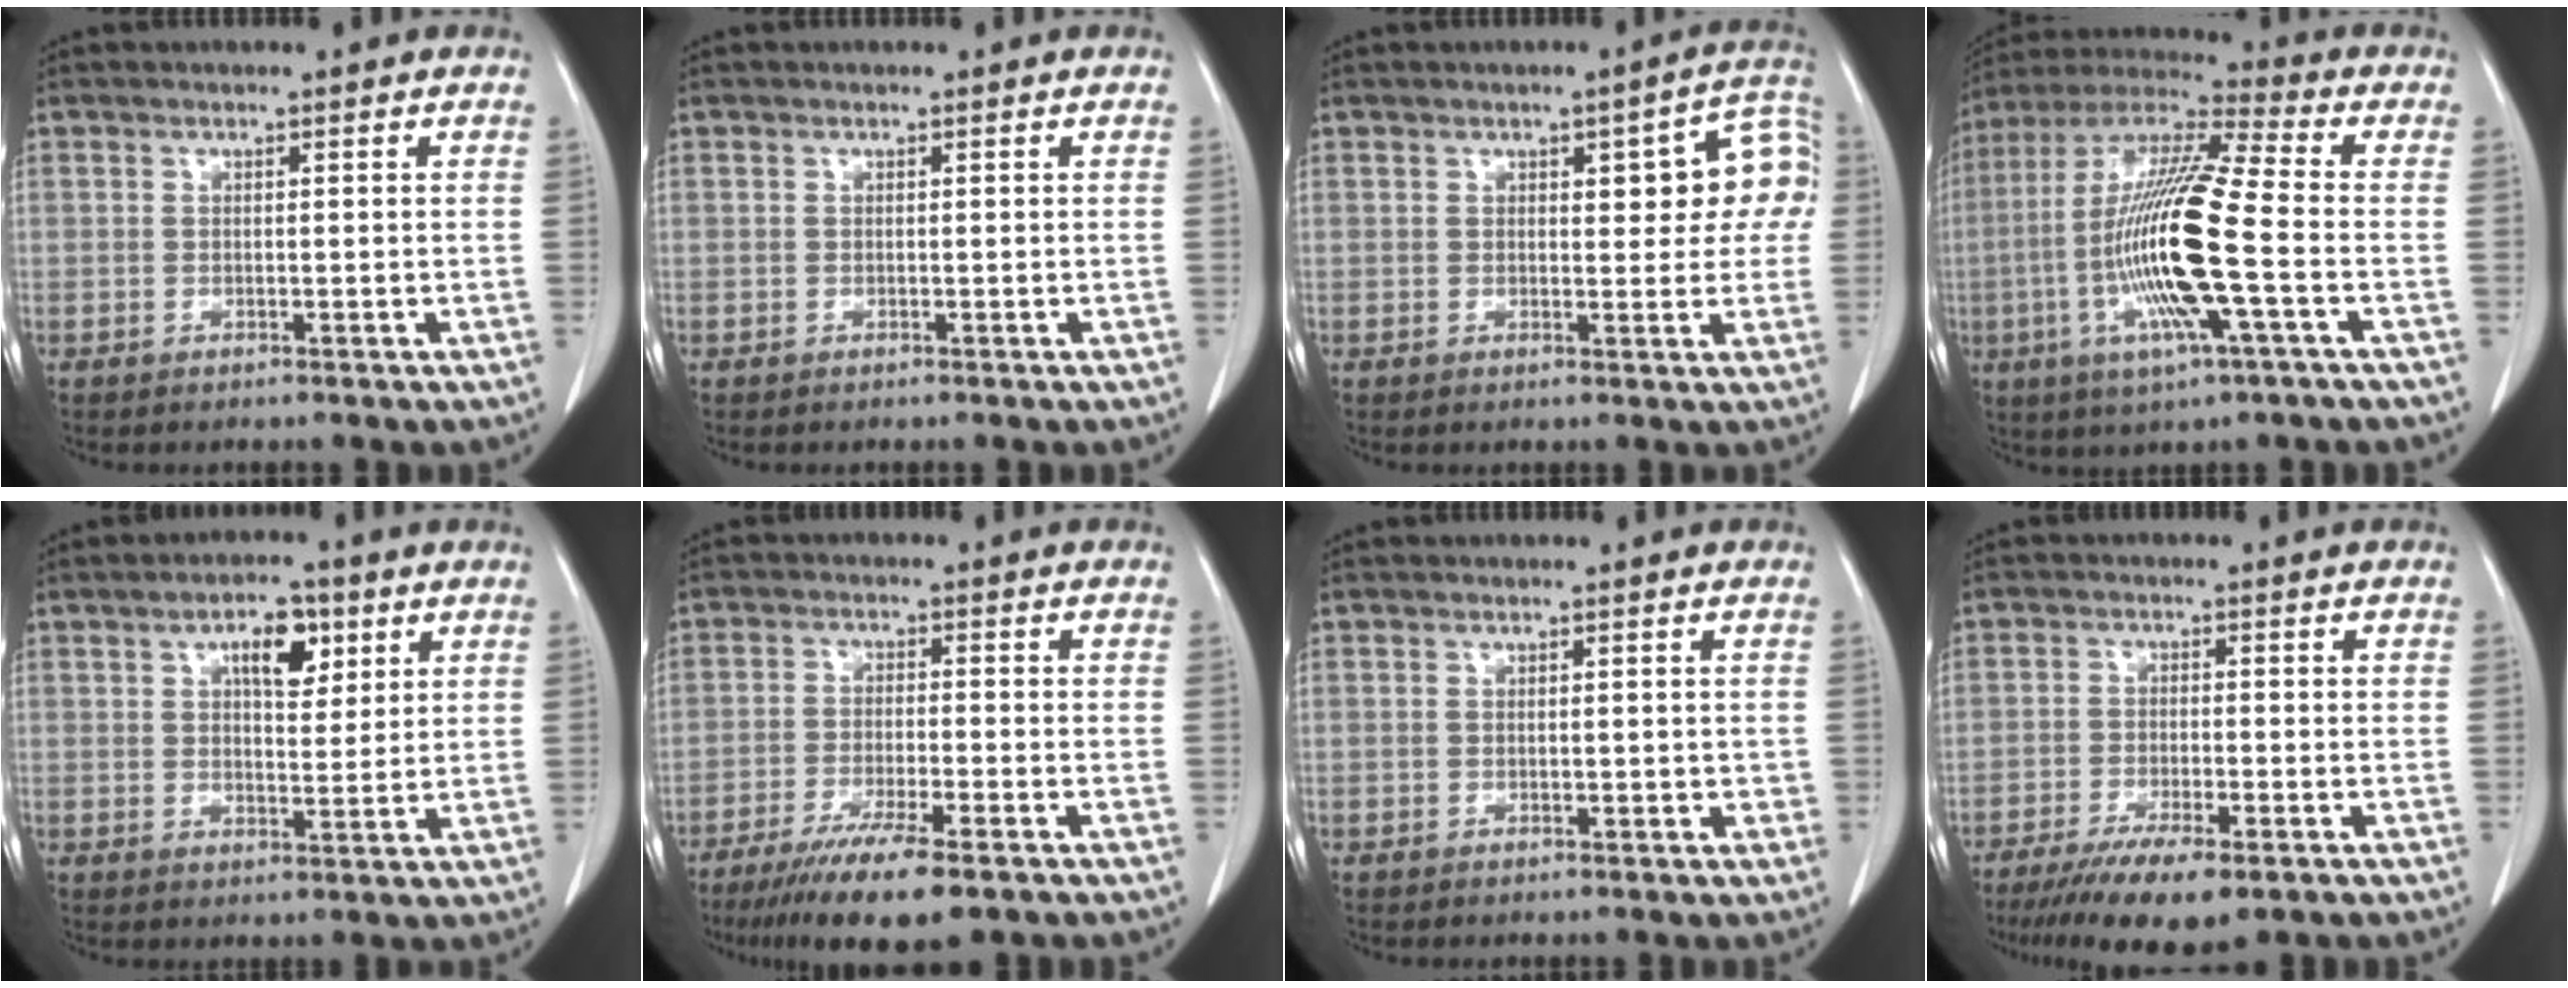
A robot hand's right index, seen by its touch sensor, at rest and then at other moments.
{"total": 0.0}
{"total": 8.3, "force": [1.9, 3.0, 7.5], "torque": [-0.079, 0.027, 0.019]}
{"total": 18.1, "force": [-3.7, 1.0, 17.7], "torque": [-0.363, -0.009, -0.078]}
{"total": 6.3, "force": [2.8, 2.8, 4.9], "torque": [-0.079, 0.008, 0.044]}
{"total": 10.7, "force": [-7.6, 0.9, 7.5], "torque": [-0.121, -0.025, -0.119]}
{"total": 1.1, "force": [-0.2, 0.8, 0.7], "torque": [-0.007, 0.008, 0.000]}
{"total": 9.4, "force": [-6.5, 2.0, 6.5], "torque": [-0.104, -0.019, -0.102]}